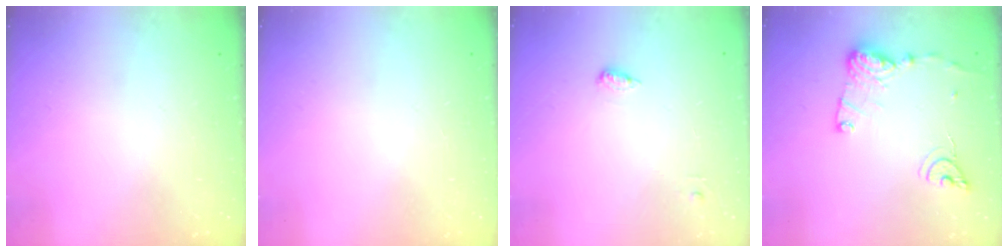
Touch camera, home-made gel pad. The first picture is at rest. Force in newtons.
{"total": 0.0}
{"total": 4.9, "press": 4.8, "slide": 1.0}
{"total": 12.7, "press": 12.6, "slide": 1.4}